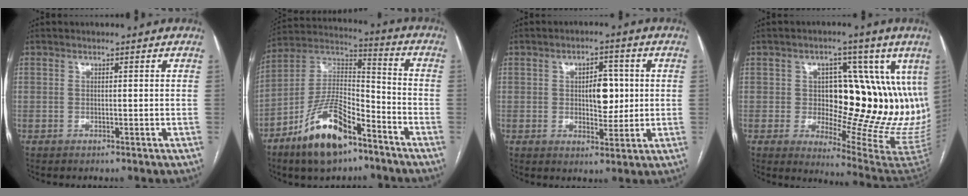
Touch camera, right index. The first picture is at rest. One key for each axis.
{"total": 15.2, "fx": -9.4, "fy": 5.2, "fz": 10.7, "tx": -0.207, "ty": 0.011, "tz": -0.171}
{"total": 5.8, "fx": 0.6, "fy": 3.1, "fz": 4.9, "tx": -0.067, "ty": 0.009, "tz": 0.014}
{"total": 17.6, "fx": 3.7, "fy": 7.5, "fz": 15.5, "tx": -0.184, "ty": 0.011, "tz": 0.053}